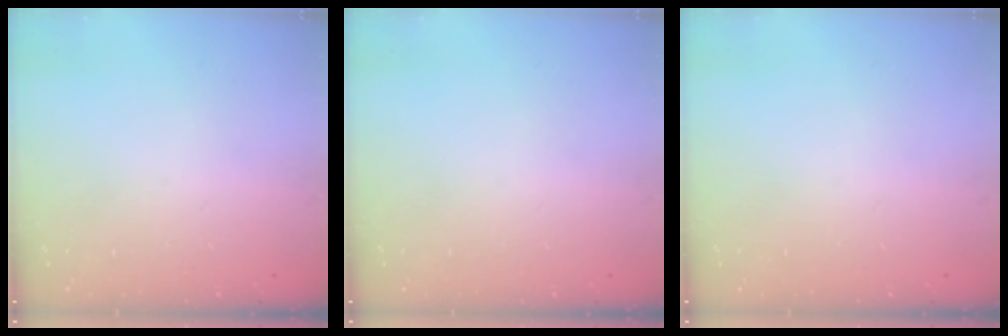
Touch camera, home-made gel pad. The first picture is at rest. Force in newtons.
{"total": 0.0}
{"total": 0.0}